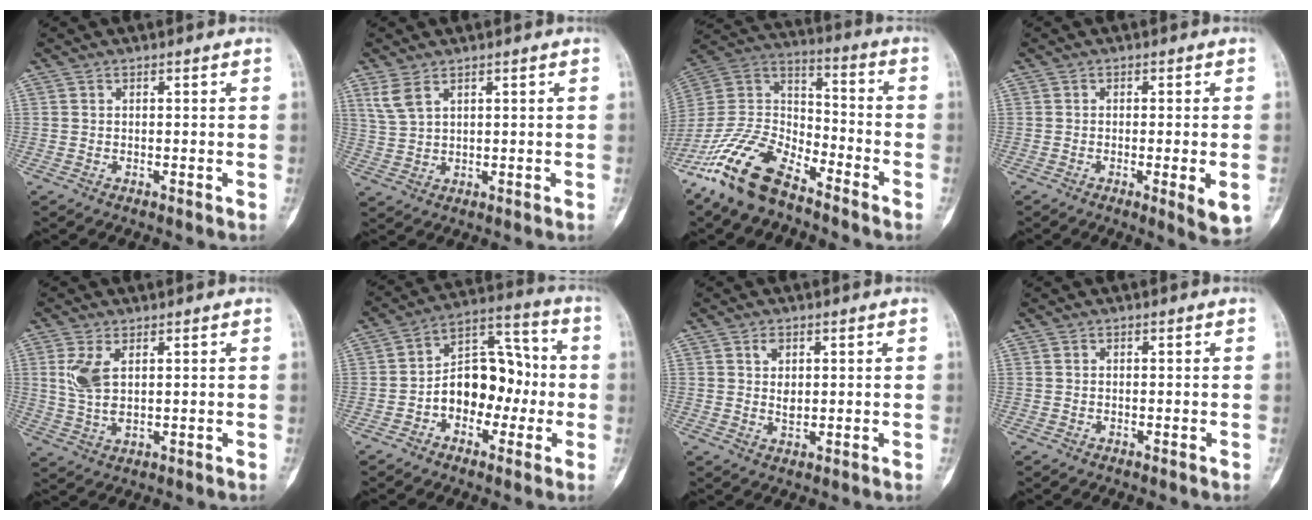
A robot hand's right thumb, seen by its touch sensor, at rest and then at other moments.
{"total": 4.3, "force": [2.7, 1.9, 2.8], "torque": [-0.060, -0.005, 0.066]}
{"total": 17.0, "force": [-12.1, 7.3, 9.4], "torque": [-0.179, 0.069, -0.237]}
{"total": 5.2, "force": [-1.3, 1.1, 4.9], "torque": [-0.073, -0.013, -0.019]}
{"total": 6.1, "force": [1.9, 2.9, 5.0], "torque": [-0.111, -0.008, 0.047]}
{"total": 13.1, "force": [-2.2, 9.0, 9.3], "torque": [-0.104, 0.052, -0.046]}
{"total": 3.0, "force": [1.0, 1.8, 2.2], "torque": [-0.029, -0.008, 0.020]}
{"total": 0.0}